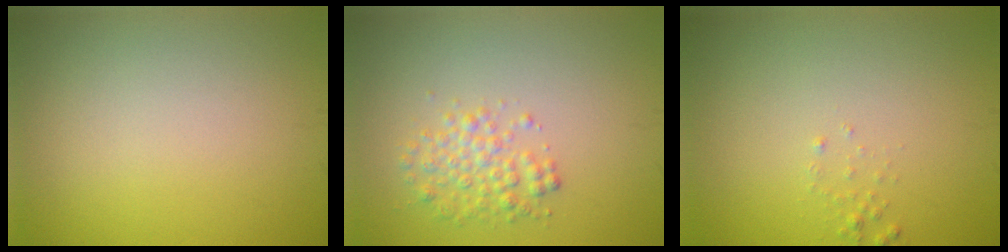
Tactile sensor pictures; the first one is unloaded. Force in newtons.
{"total": 2.4, "press": 2.4, "slide": 0.1}
{"total": 0.6, "press": 0.6, "slide": 0.1}